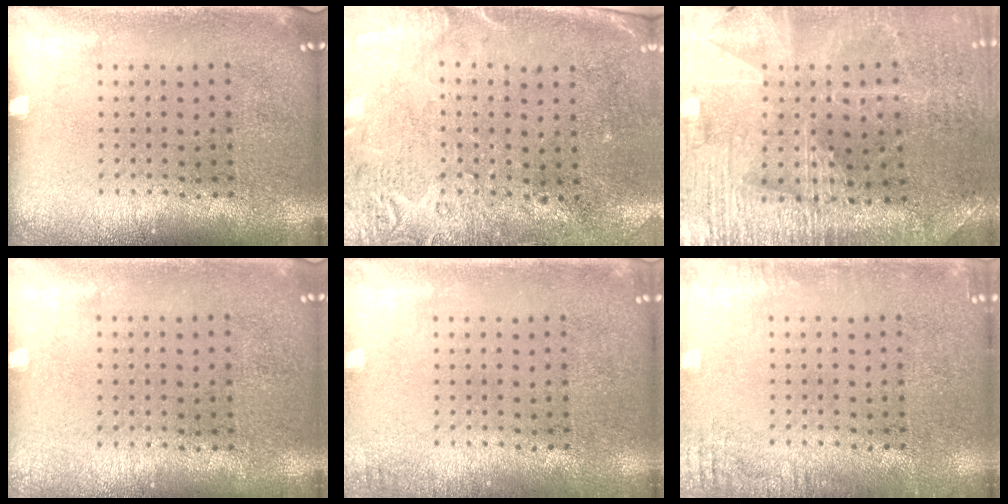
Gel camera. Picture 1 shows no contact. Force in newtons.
{"total": 2.7, "press": 2.3, "slide": 1.5}
{"total": 3.0, "press": 2.9, "slide": 0.4}
{"total": 0.0}
{"total": 0.9, "press": 0.9, "slide": 0.2}
{"total": 1.7, "press": 1.7, "slide": 0.2}